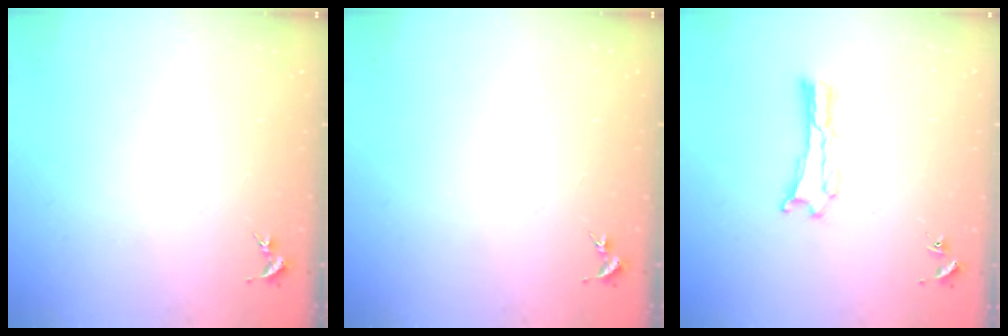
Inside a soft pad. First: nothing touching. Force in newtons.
{"total": 0.0}
{"total": 0.9, "press": 0.9, "slide": 0.0}